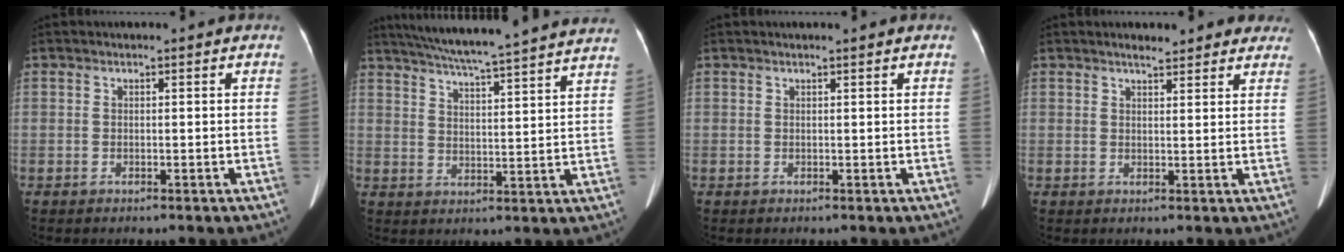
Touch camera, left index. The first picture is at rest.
{"total": 24.8, "force": [22.3, -0.1, 11.0], "torque": [-0.183, -0.006, 0.292]}
{"total": 0.7, "force": [0.6, -0.2, 0.3], "torque": [-0.010, -0.001, 0.015]}
{"total": 6.5, "force": [5.7, 1.8, 2.5], "torque": [-0.016, 0.008, 0.061]}